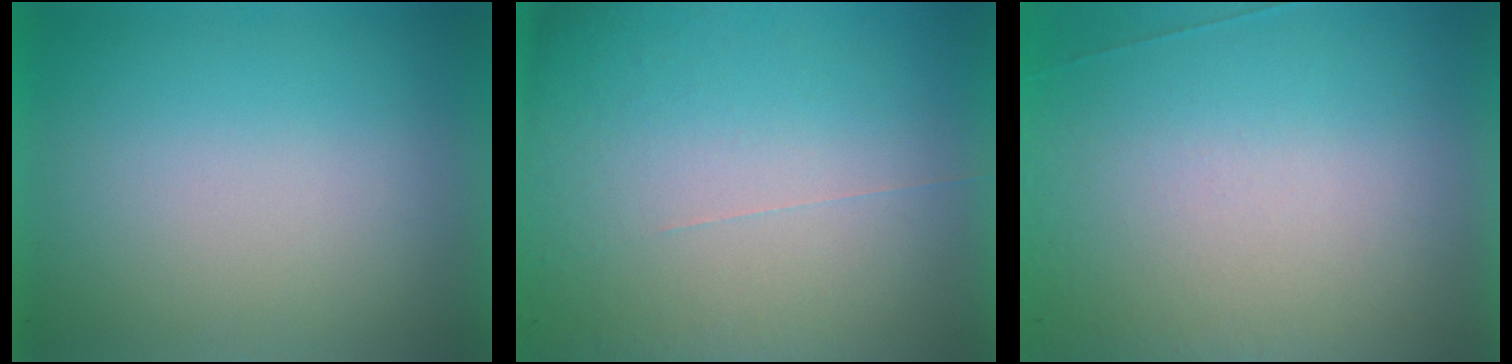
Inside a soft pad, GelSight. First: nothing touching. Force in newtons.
{"total": 5.7}
{"total": 6.7}